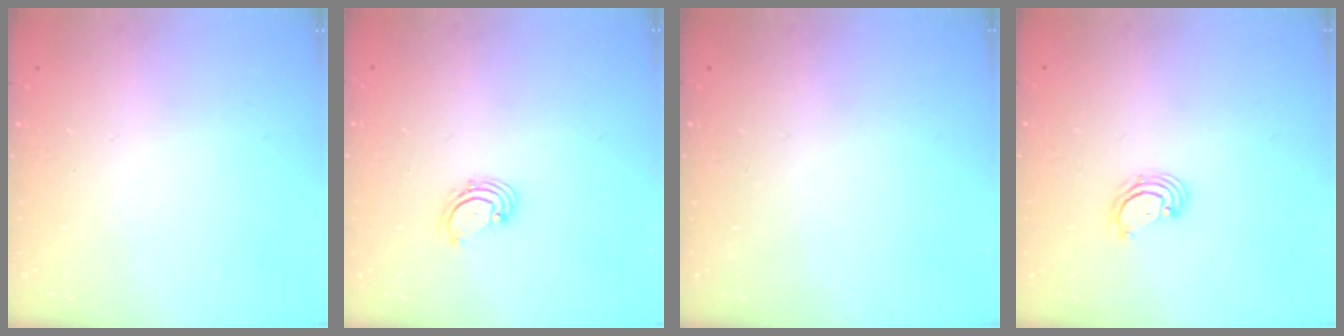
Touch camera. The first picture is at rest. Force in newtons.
{"total": 1.9, "press": 1.8, "slide": 0.2}
{"total": 0.0}
{"total": 2.4, "press": 2.4, "slide": 0.2}